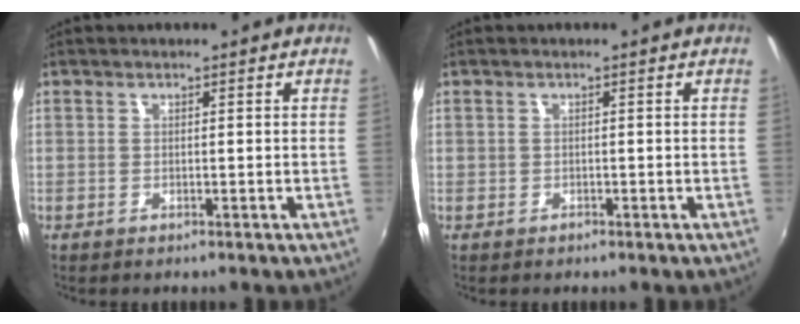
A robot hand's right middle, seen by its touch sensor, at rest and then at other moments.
{"total": 0.6, "force": [-0.4, 0.5, 0.0], "torque": [0.000, -0.003, -0.005]}